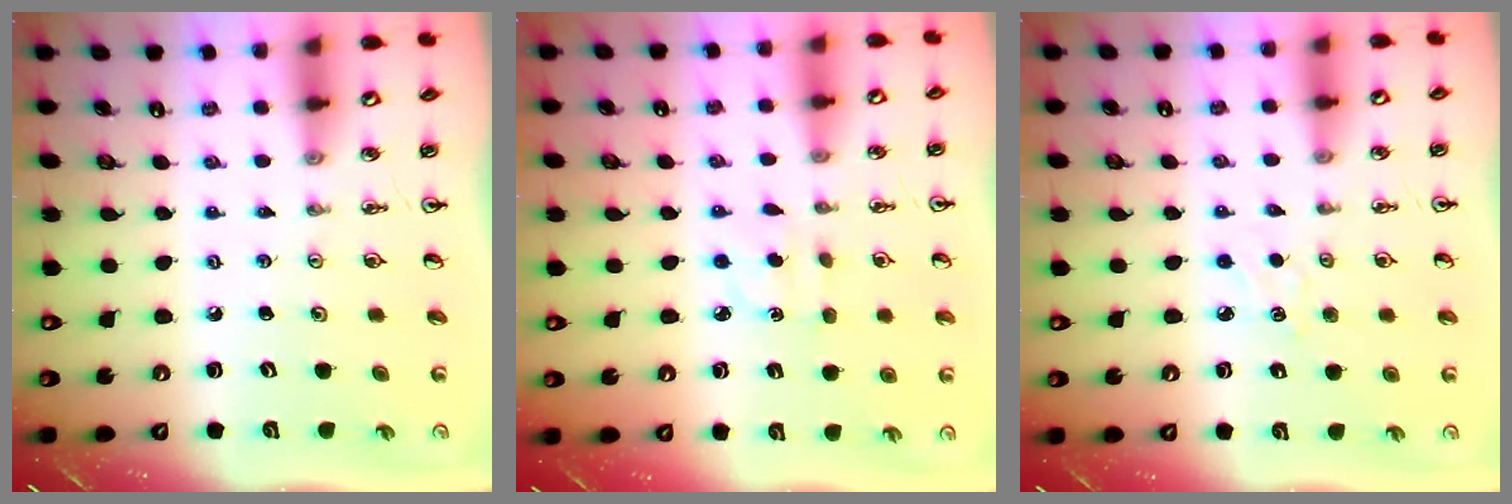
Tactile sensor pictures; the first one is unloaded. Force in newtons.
{"total": 2.6, "press": 2.5, "slide": 0.7}
{"total": 3.3, "press": 3.3, "slide": 0.5}